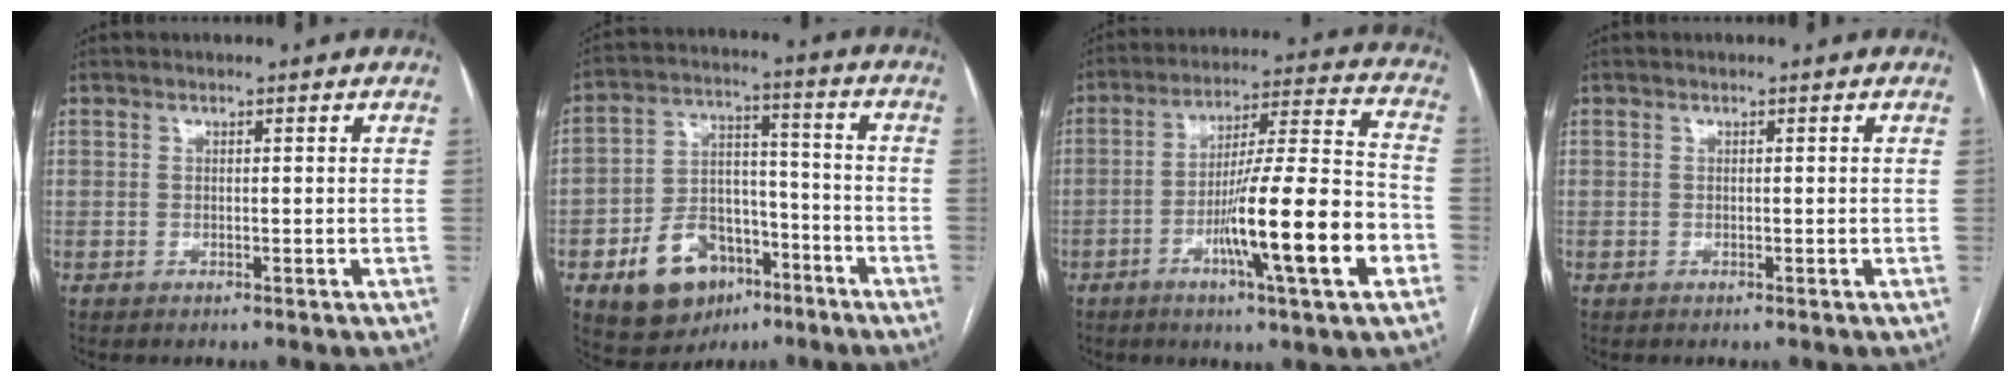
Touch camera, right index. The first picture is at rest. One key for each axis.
{"total": 13.5, "fx": -6.9, "fy": 8.8, "fz": 7.6, "tx": -0.142, "ty": 0.025, "tz": -0.106}
{"total": 17.2, "fx": -6.2, "fy": 0.3, "fz": 16.0, "tx": -0.266, "ty": -0.005, "tz": -0.097}
{"total": 0.0}